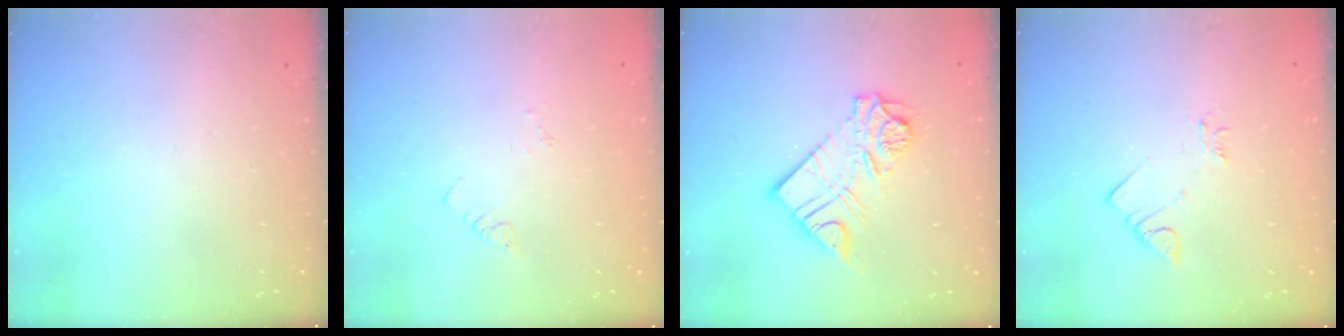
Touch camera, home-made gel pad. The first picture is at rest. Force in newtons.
{"total": 2.5, "press": 2.5, "slide": 0.4}
{"total": 14.2, "press": 14.1, "slide": 1.6}
{"total": 4.1, "press": 4.0, "slide": 0.7}